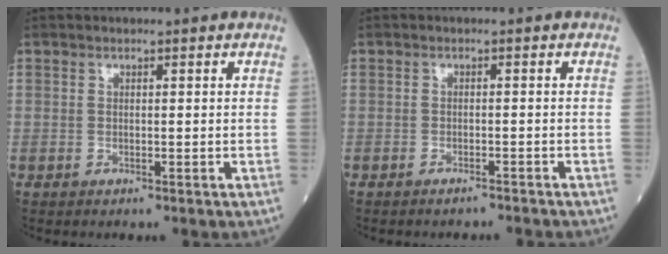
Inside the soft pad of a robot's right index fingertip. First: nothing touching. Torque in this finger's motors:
{"motor_torque": [-0.53, -0.19, -0.08, -0.02]}